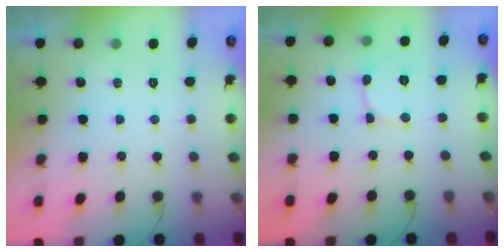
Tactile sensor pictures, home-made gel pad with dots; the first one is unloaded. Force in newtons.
{"total": 2.4, "press": 2.4, "slide": 0.2}